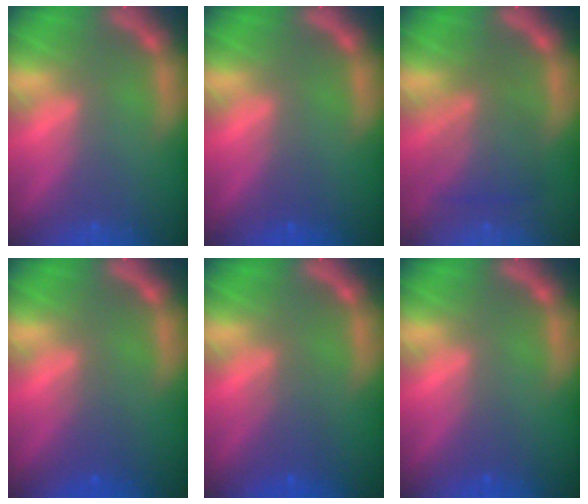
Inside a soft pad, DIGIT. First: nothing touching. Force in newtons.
{"total": 1.0}
{"total": 5.1}
{"total": 1.9}
{"total": 2.5}
{"total": 0.9}